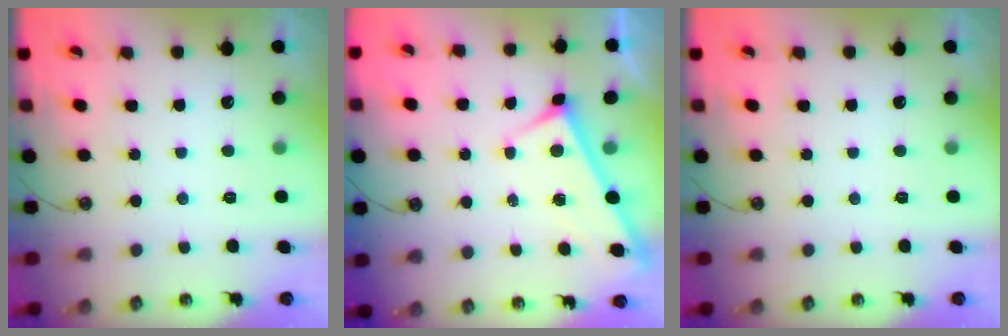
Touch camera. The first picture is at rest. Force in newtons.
{"total": 2.9, "press": 2.9, "slide": 0.3}
{"total": 0.0}